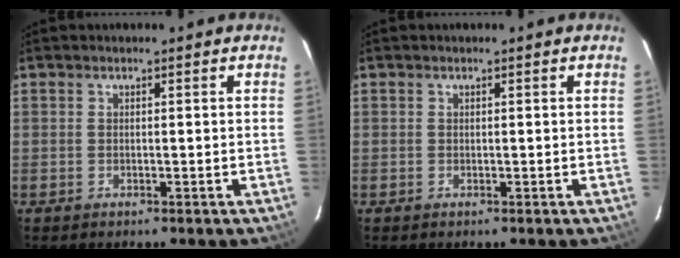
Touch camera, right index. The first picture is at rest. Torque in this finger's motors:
{"motor_torque": [0.04, 0.05, 0.02, 0.00]}